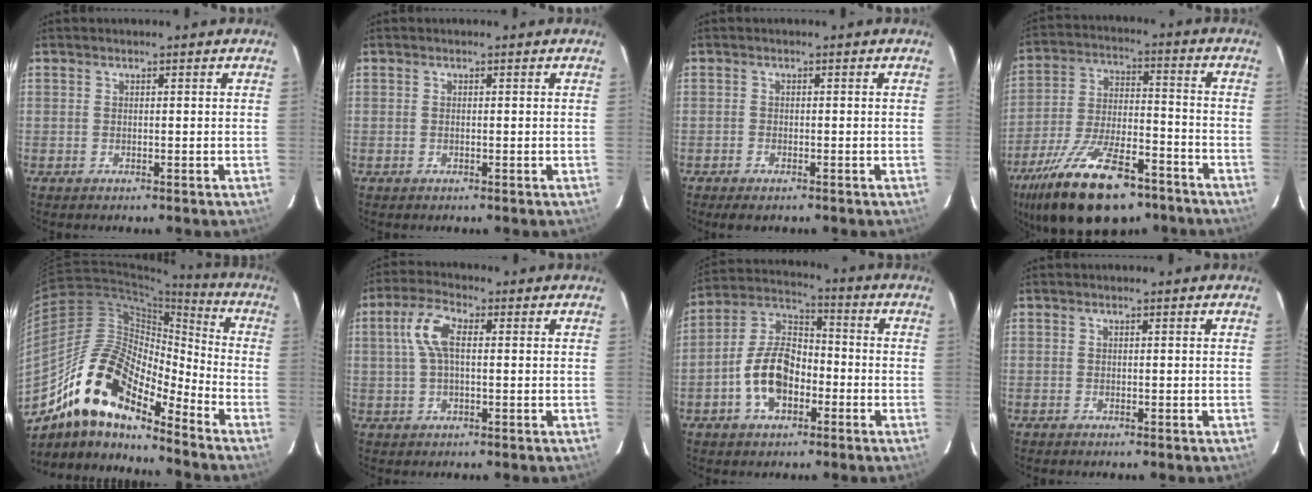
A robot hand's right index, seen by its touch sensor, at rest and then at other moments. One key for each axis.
{"total": 0.0}
{"total": 2.1, "fx": -1.6, "fy": 0.8, "fz": 1.1, "tx": -0.028, "ty": -0.005, "tz": -0.030}
{"total": 22.6, "fx": -15.3, "fy": 9.1, "fz": 13.9, "tx": -0.272, "ty": -0.027, "tz": -0.244}
{"total": 17.6, "fx": -12.4, "fy": 6.1, "fz": 10.9, "tx": -0.190, "ty": 0.001, "tz": -0.248}
{"total": 6.5, "fx": 1.0, "fy": 2.7, "fz": 5.8, "tx": -0.122, "ty": 0.017, "tz": 0.018}
{"total": 11.5, "fx": -4.2, "fy": 6.9, "fz": 8.2, "tx": -0.165, "ty": 0.025, "tz": -0.071}
{"total": 0.0}